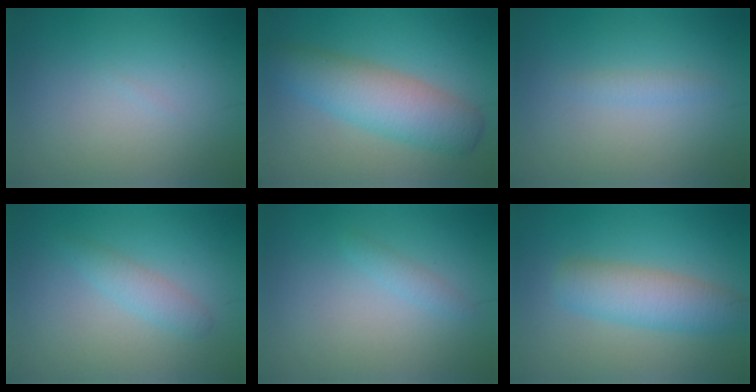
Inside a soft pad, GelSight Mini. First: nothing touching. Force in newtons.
{"total": 5.8, "press": 5.8, "slide": 0.2}
{"total": 0.8, "press": 0.8, "slide": 0.1}
{"total": 1.7, "press": 1.7, "slide": 0.1}
{"total": 1.0, "press": 1.0, "slide": 0.0}
{"total": 4.5, "press": 4.5, "slide": 0.1}